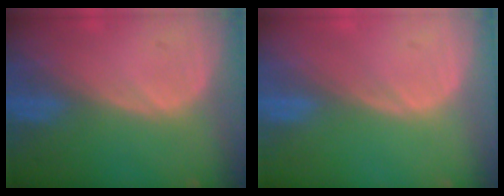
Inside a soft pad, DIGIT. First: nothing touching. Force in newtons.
{"total": 0.0}